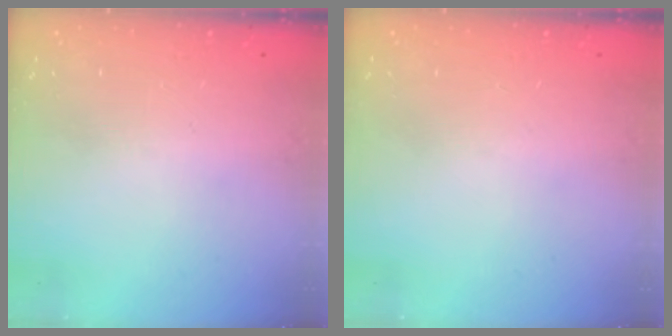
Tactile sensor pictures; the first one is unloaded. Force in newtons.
{"total": 0.0}